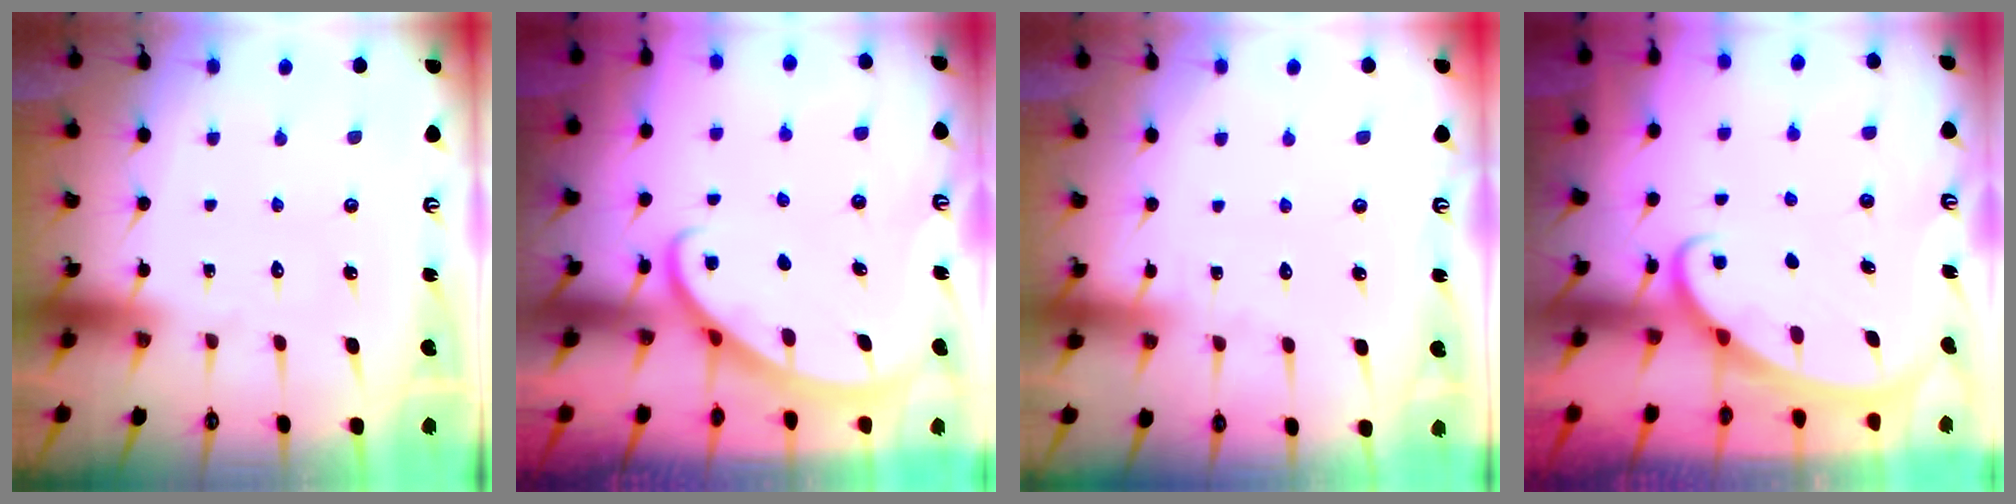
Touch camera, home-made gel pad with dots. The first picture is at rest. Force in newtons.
{"total": 3.0, "press": 3.0, "slide": 0.1}
{"total": 2.7, "press": 2.7, "slide": 0.4}
{"total": 2.3, "press": 2.3, "slide": 0.3}